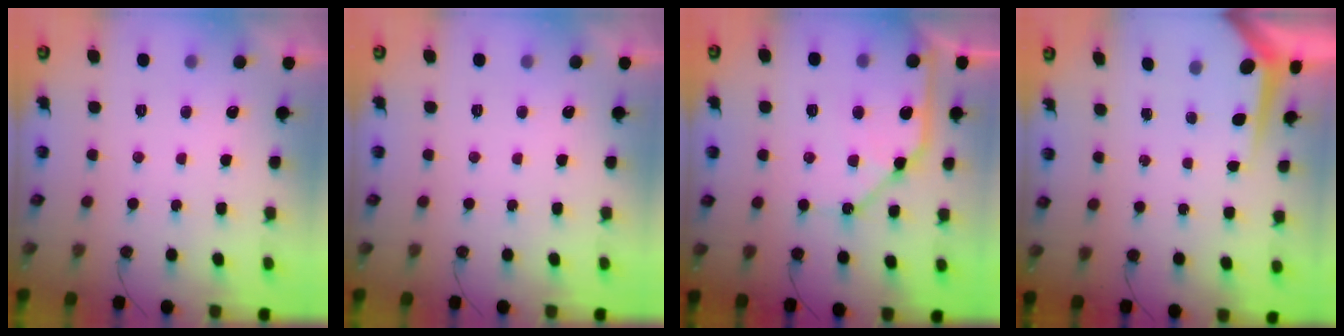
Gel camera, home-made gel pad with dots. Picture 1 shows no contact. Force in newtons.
{"total": 0.0}
{"total": 14.7, "press": 14.6, "slide": 1.6}
{"total": 5.6, "press": 5.6, "slide": 0.4}